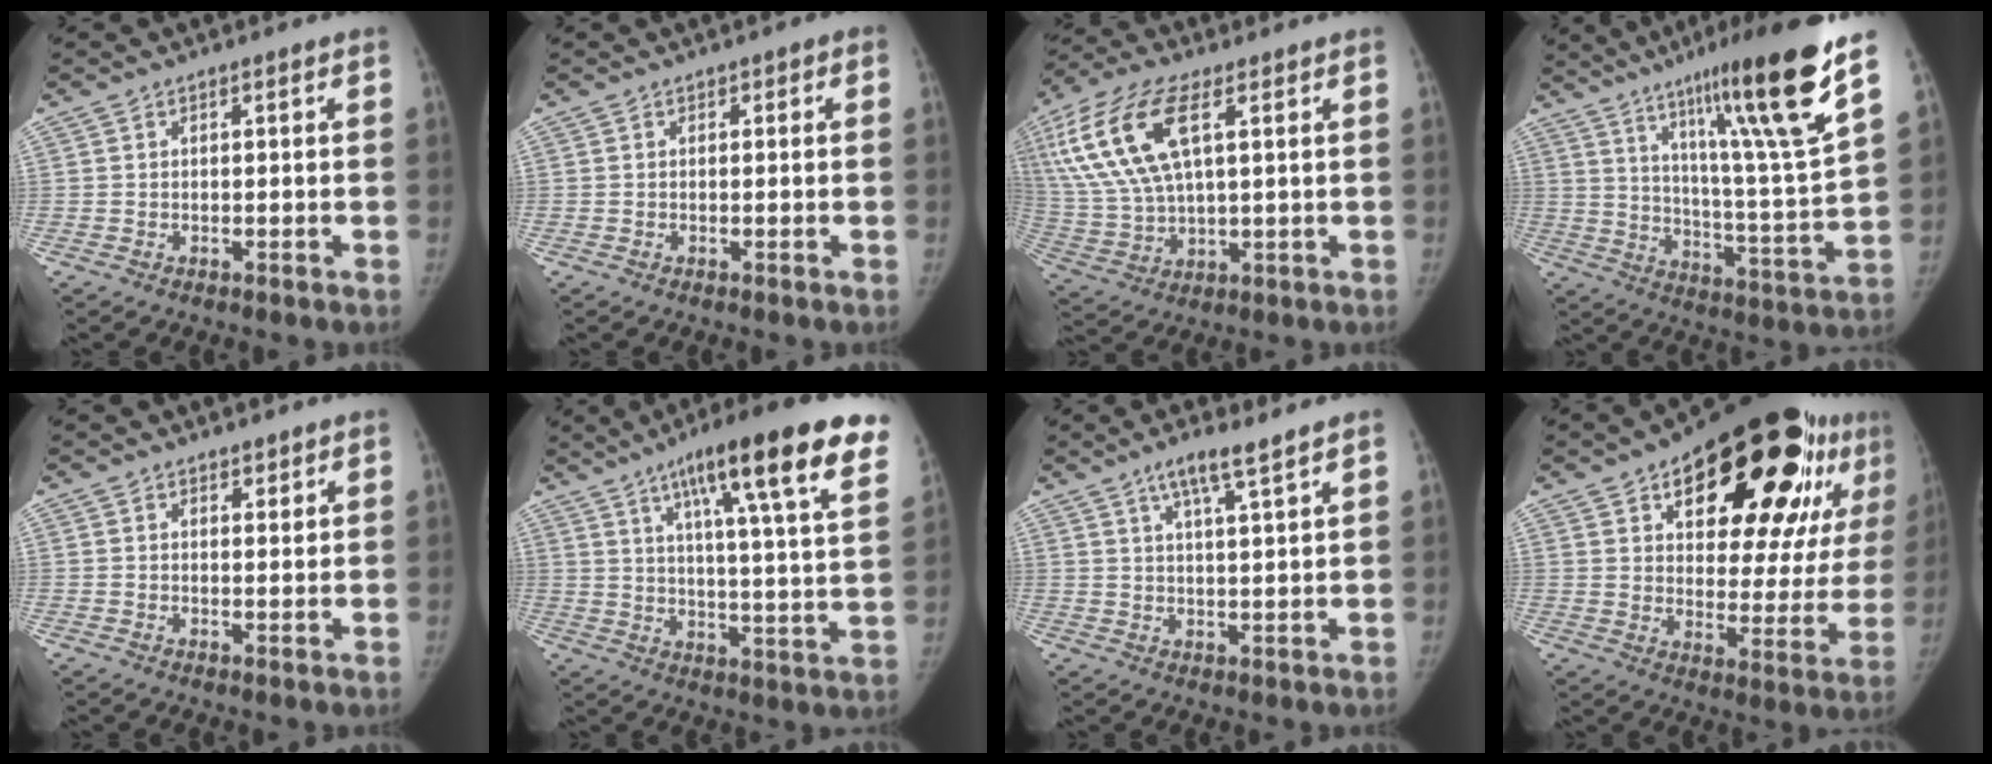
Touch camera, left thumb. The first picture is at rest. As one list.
[{"total": 1.0, "force": [0.2, 0.7, 0.7], "torque": [0.000, 0.003, -0.001]}, {"total": 18.2, "force": [6.1, 8.1, 15.2], "torque": [-0.331, 0.004, 0.119]}, {"total": 23.0, "force": [14.0, 1.5, 18.2], "torque": [-0.259, -0.056, 0.222]}, {"total": 2.0, "force": [1.6, 1.0, 0.7], "torque": [0.006, -0.010, 0.021]}, {"total": 24.0, "force": [14.3, 3.4, 18.9], "torque": [-0.260, -0.033, 0.197]}, {"total": 6.2, "force": [4.2, 0.4, 4.5], "torque": [-0.079, -0.023, 0.078]}, {"total": 31.4, "force": [15.5, 13.6, 23.8], "torque": [-0.296, -0.021, 0.223]}]